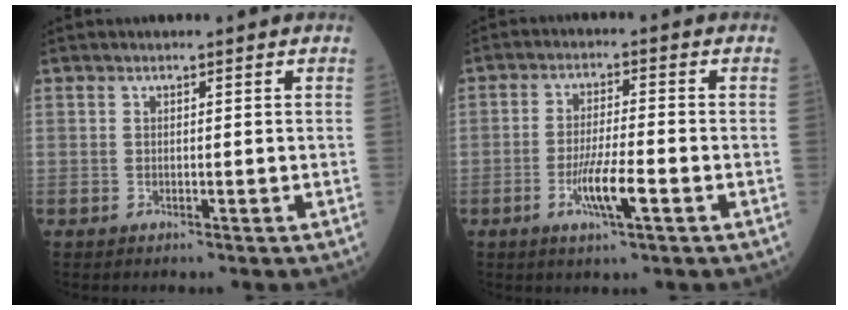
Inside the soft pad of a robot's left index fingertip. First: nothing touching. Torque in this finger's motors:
{"motor_torque": [1.19, 0.74, 0.32, 0.14]}